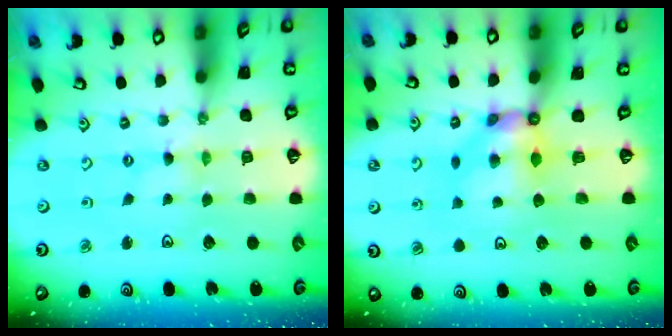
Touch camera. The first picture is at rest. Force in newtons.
{"total": 6.7, "press": 6.7, "slide": 0.8}